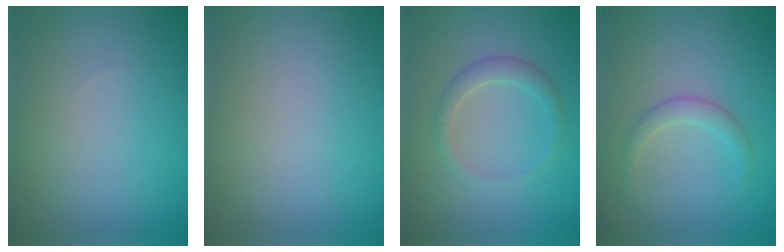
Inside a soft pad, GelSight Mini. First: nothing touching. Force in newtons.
{"total": 0.0}
{"total": 1.9, "press": 1.9, "slide": 0.0}
{"total": 1.6, "press": 1.6, "slide": 0.0}